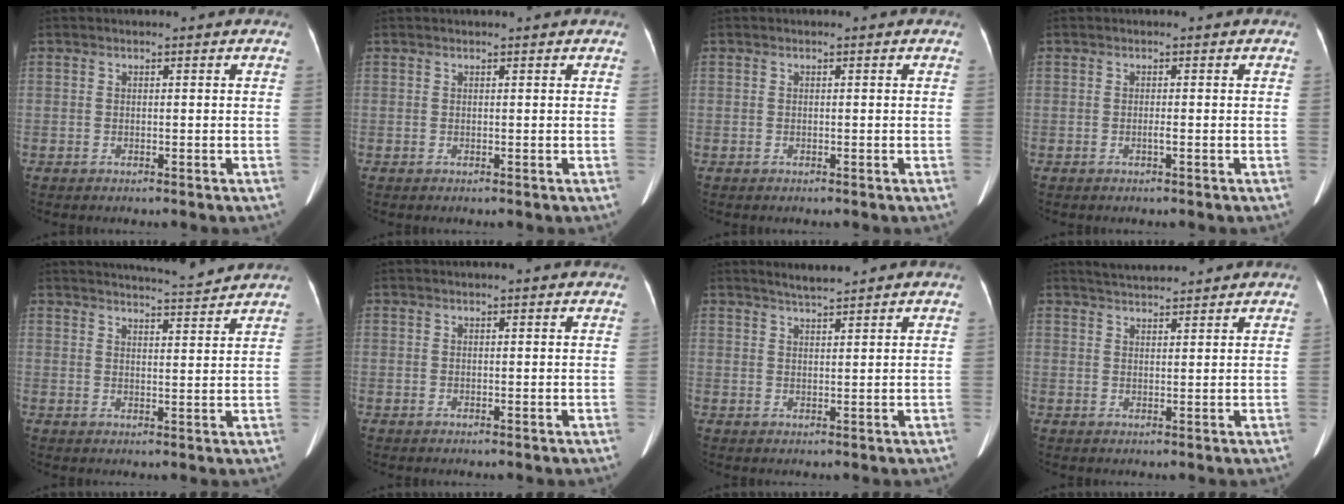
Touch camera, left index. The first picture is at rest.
{"total": 1.0, "force": [0.9, 0.0, 0.3], "torque": [-0.008, 0.011, 0.014]}
{"total": 0.0}
{"total": 0.6, "force": [-0.3, -0.1, 0.5], "torque": [-0.011, 0.000, -0.004]}
{"total": 7.3, "force": [7.1, -0.8, 1.4], "torque": [-0.030, -0.001, 0.096]}
{"total": 2.7, "force": [2.4, 0.2, 1.2], "torque": [-0.016, 0.014, 0.024]}
{"total": 2.9, "force": [2.7, -0.3, 0.9], "torque": [-0.021, 0.006, 0.052]}
{"total": 5.2, "force": [5.0, 0.2, 1.3], "torque": [-0.031, 0.027, 0.081]}